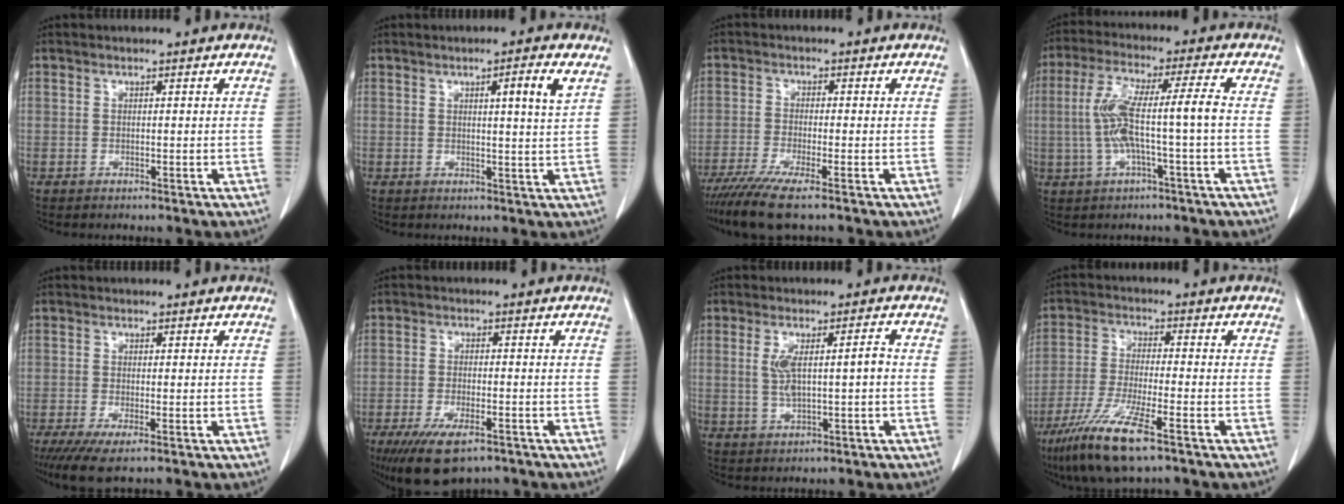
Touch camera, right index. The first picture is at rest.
{"total": 4.2, "force": [1.8, -0.5, 3.7], "torque": [-0.057, -0.005, 0.025]}
{"total": 7.1, "force": [-5.3, -0.1, 4.8], "torque": [-0.082, -0.020, -0.094]}
{"total": 9.5, "force": [-1.1, 0.0, 9.5], "torque": [-0.193, 0.025, -0.021]}
{"total": 4.2, "force": [-2.5, 0.6, 3.4], "torque": [-0.057, -0.013, -0.043]}
{"total": 9.3, "force": [-6.2, 3.0, 6.3], "torque": [-0.109, -0.016, -0.099]}
{"total": 5.6, "force": [0.1, 1.2, 5.5], "torque": [-0.107, 0.012, 0.007]}
{"total": 10.9, "force": [-6.6, 0.9, 8.6], "torque": [-0.176, -0.028, -0.122]}